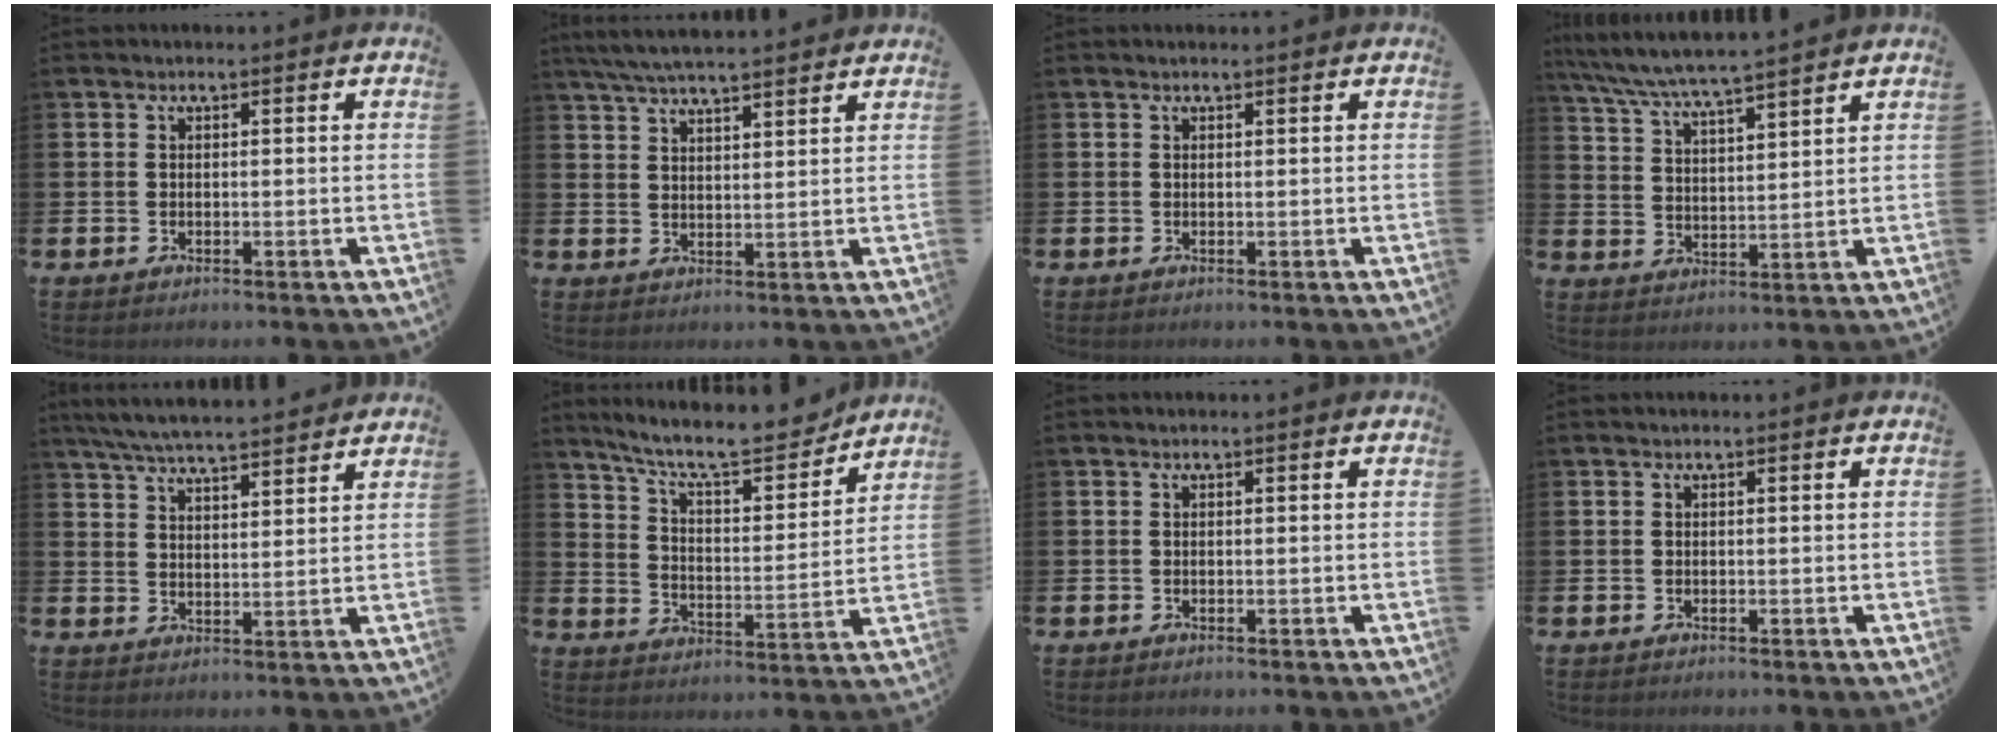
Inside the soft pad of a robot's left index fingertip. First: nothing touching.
{"total": 5.6, "force": [5.3, 0.4, 1.6], "torque": [-0.043, -0.021, 0.097]}
{"total": 0.0}
{"total": 6.4, "force": [6.2, -0.1, 1.6], "torque": [-0.057, -0.036, 0.109]}
{"total": 6.0, "force": [5.9, 0.2, 1.4], "torque": [-0.049, -0.031, 0.106]}
{"total": 10.8, "force": [9.7, 2.2, 4.1], "torque": [-0.107, -0.063, 0.167]}
{"total": 0.0}
{"total": 0.0}